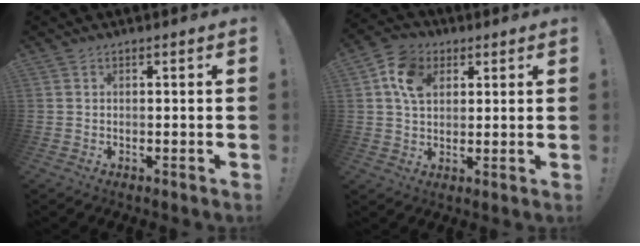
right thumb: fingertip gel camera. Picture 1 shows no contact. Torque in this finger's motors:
{"motor_torque": [0.17, 0.15, 0.16, 0.29, 0.03]}